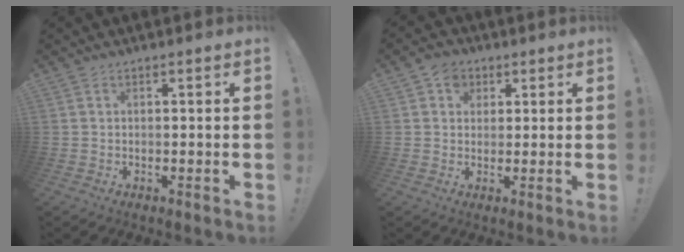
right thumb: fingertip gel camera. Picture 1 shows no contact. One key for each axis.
{"total": 6.0, "fx": 2.4, "fy": 5.1, "fz": 2.0, "tx": -0.019, "ty": -0.007, "tz": 0.044}